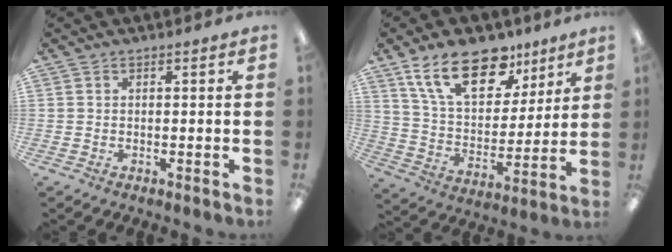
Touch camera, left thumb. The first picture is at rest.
{"total": 20.0, "force": [12.5, 10.5, 11.5], "torque": [-0.196, -0.050, 0.224]}